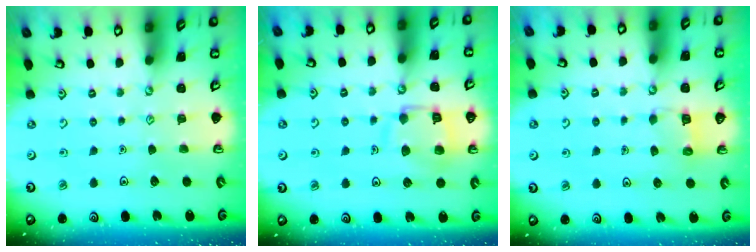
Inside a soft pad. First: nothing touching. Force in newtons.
{"total": 13.0, "press": 13.0, "slide": 1.3}
{"total": 4.5, "press": 4.5, "slide": 0.4}